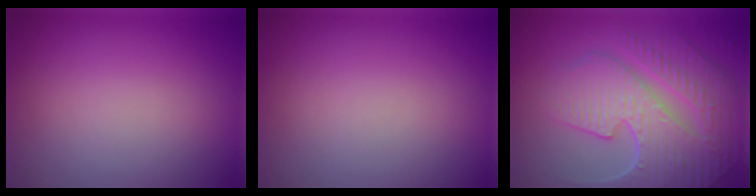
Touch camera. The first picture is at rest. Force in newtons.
{"total": 0.0}
{"total": 9.5, "press": 6.4, "slide": 7.1}